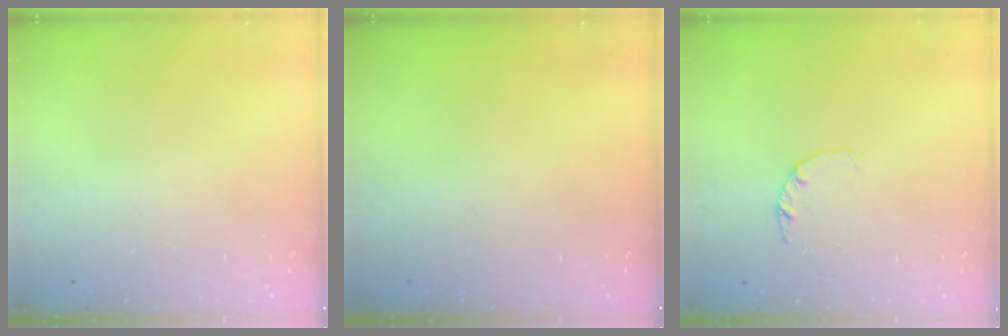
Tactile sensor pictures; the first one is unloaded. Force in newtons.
{"total": 0.0}
{"total": 2.2, "press": 2.2, "slide": 0.4}